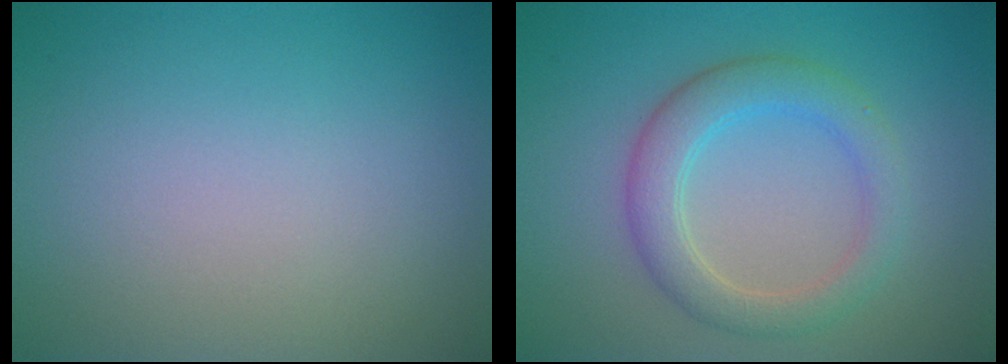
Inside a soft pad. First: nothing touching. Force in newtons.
{"total": 3.9, "press": 3.9, "slide": 0.3}